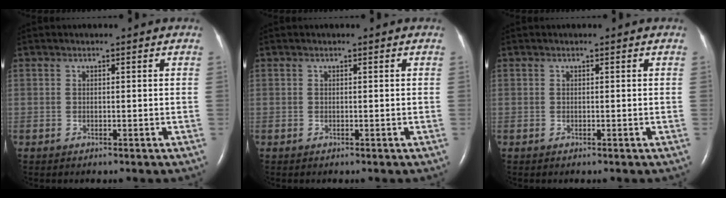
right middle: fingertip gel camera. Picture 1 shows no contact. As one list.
[{"total": 0.0}, {"total": 0.0}]